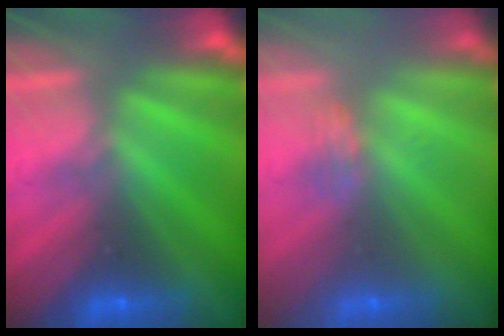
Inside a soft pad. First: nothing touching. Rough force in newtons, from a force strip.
{"total": 2.4}